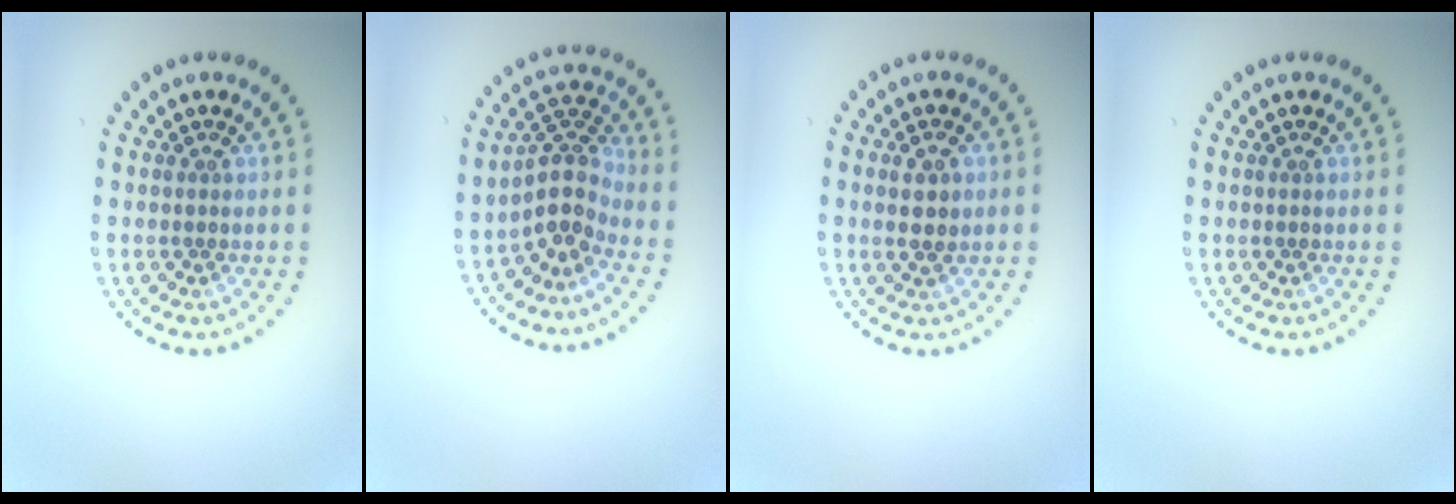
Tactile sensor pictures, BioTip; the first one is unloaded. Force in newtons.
{"total": 3.6, "press": 2.5, "slide": 2.6}
{"total": 2.0, "press": 1.9, "slide": 0.5}
{"total": 0.0}